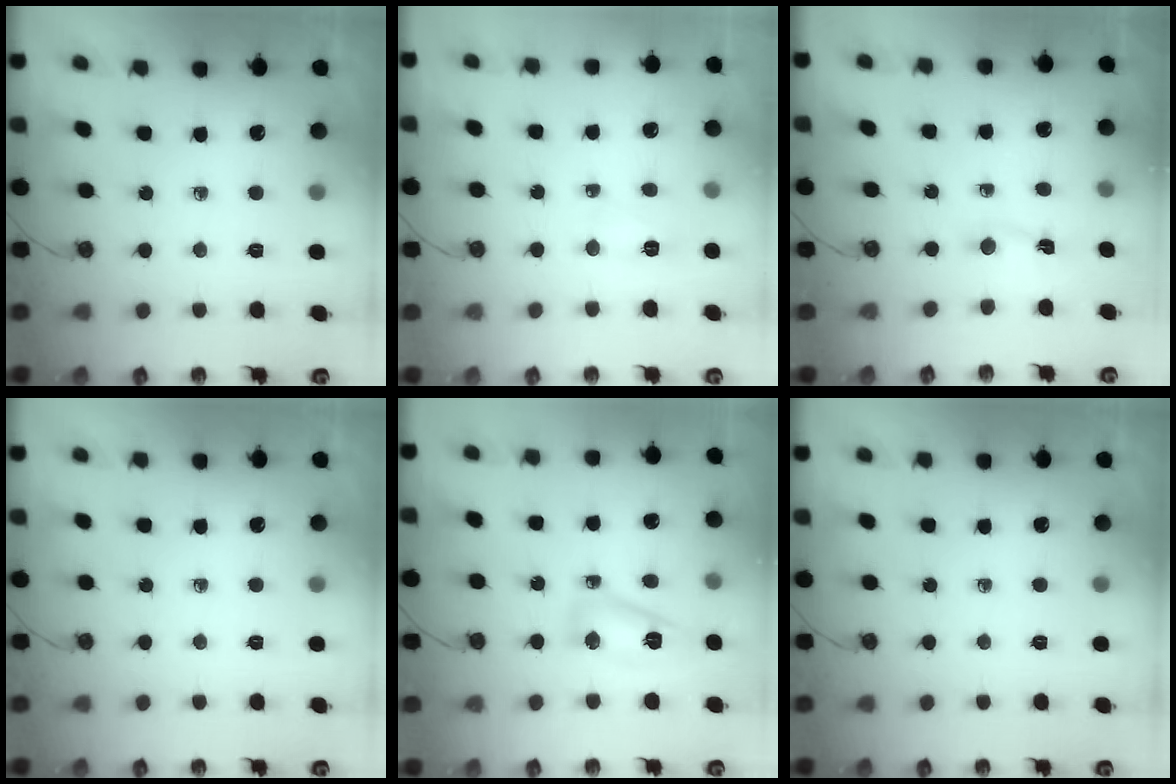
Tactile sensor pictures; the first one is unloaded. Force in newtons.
{"total": 3.3, "press": 3.3, "slide": 0.6}
{"total": 1.6, "press": 1.3, "slide": 0.9}
{"total": 0.0}
{"total": 8.0, "press": 8.0, "slide": 0.5}
{"total": 0.0}